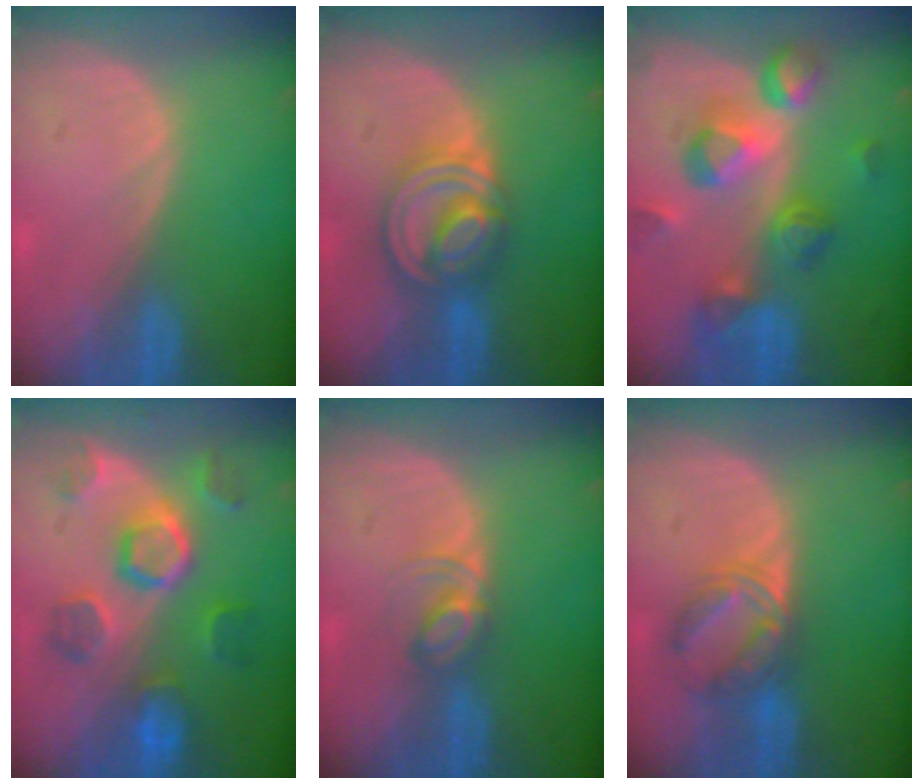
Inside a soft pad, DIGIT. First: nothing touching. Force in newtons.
{"total": 8.2, "press": 6.9, "slide": 4.3}
{"total": 10.3, "press": 9.3, "slide": 4.6}
{"total": 8.7, "press": 8.7, "slide": 0.1}
{"total": 3.7, "press": 3.7, "slide": 0.3}
{"total": 6.0, "press": 5.8, "slide": 1.4}